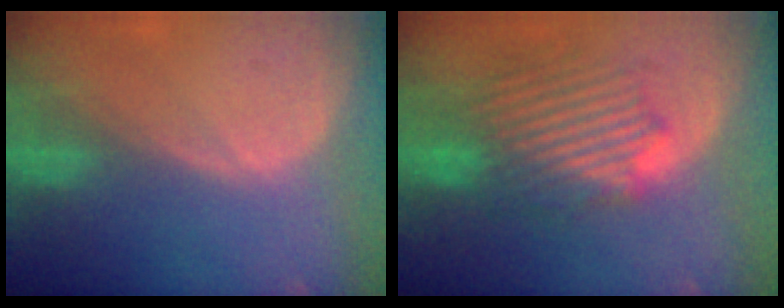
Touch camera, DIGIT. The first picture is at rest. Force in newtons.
{"total": 8.6, "press": 8.5, "slide": 1.6}